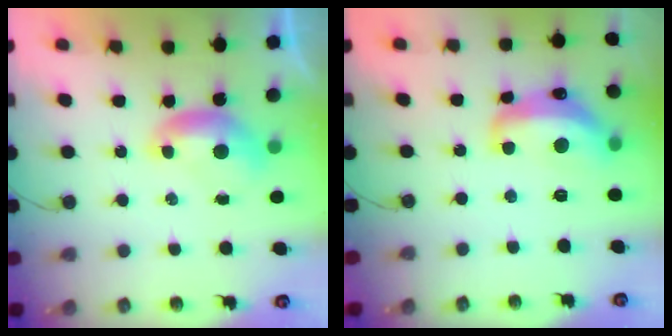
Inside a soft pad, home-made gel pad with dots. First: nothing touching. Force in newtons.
{"total": 9.5, "press": 9.4, "slide": 1.0}